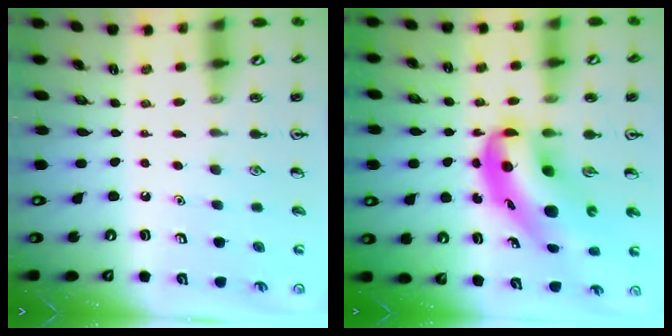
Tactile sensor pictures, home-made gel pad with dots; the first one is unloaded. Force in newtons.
{"total": 12.3, "press": 11.7, "slide": 3.7}